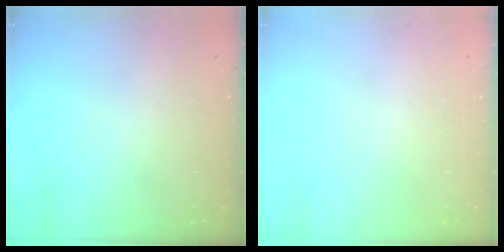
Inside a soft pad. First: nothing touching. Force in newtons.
{"total": 0.0}